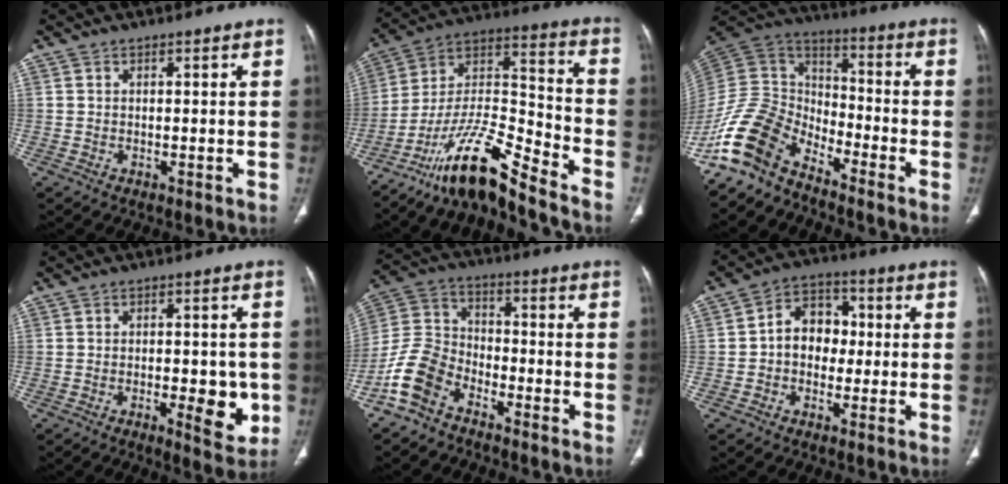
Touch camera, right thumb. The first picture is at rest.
{"total": 16.2, "force": [-13.1, 2.4, 9.2], "torque": [-0.171, 0.098, -0.239]}
{"total": 14.0, "force": [-10.9, 6.8, 5.7], "torque": [-0.108, 0.090, -0.224]}
{"total": 7.8, "force": [-2.1, 3.1, 6.8], "torque": [-0.070, 0.001, -0.021]}
{"total": 9.9, "force": [-6.8, 5.9, 4.2], "torque": [-0.087, 0.050, -0.147]}
{"total": 8.8, "force": [-0.3, 6.9, 5.4], "torque": [-0.050, 0.028, -0.017]}